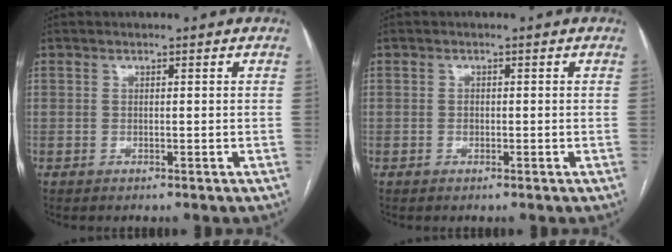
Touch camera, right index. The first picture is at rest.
{"total": 0.7, "force": [-0.1, 0.6, 0.4], "torque": [-0.005, 0.002, -0.003]}